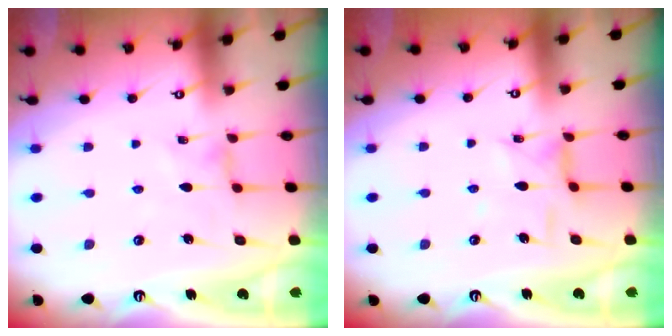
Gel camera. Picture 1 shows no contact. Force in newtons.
{"total": 4.8, "press": 4.8, "slide": 0.4}